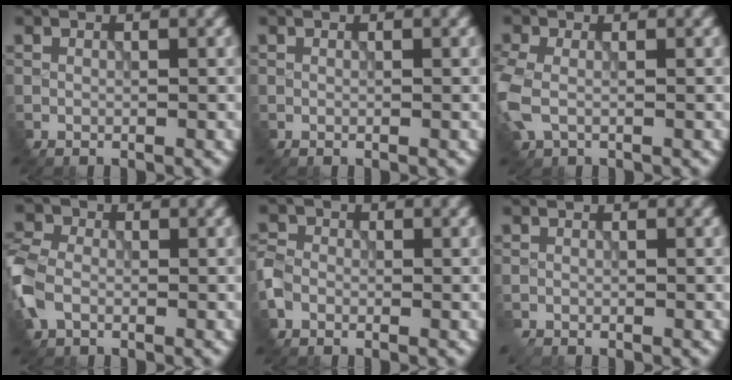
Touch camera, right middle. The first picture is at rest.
{"total": 0.0}
{"total": 3.4, "force": [-0.5, 2.2, 2.5], "torque": [-0.083, -0.003, -0.015]}
{"total": 4.4, "force": [-1.3, 3.3, 2.7], "torque": [-0.081, 0.002, -0.043]}
{"total": 2.1, "force": [-1.2, 1.7, 0.7], "torque": [-0.026, 0.003, -0.038]}
{"total": 1.1, "force": [-1.1, 0.1, 0.2], "torque": [-0.005, 0.001, -0.019]}